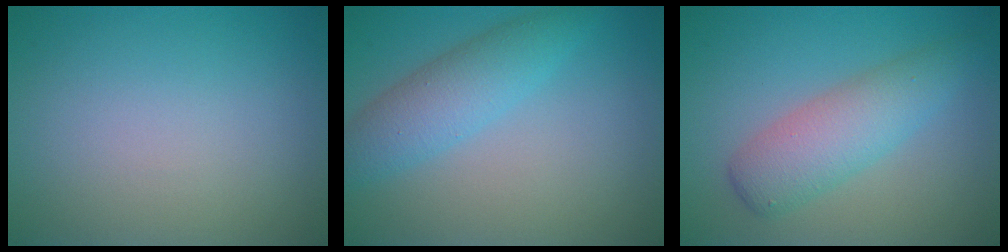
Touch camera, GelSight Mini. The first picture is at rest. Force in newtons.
{"total": 4.0, "press": 4.0, "slide": 0.1}
{"total": 4.5, "press": 4.5, "slide": 0.1}